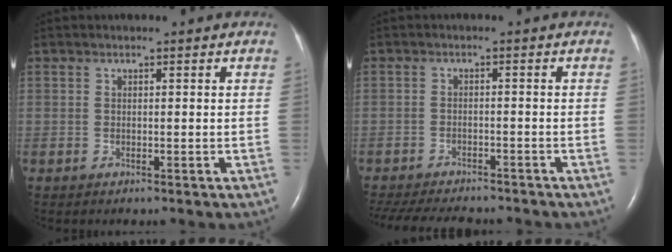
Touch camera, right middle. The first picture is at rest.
{"total": 13.9, "force": [-12.2, 3.5, 5.6], "torque": [-0.124, -0.014, -0.168]}